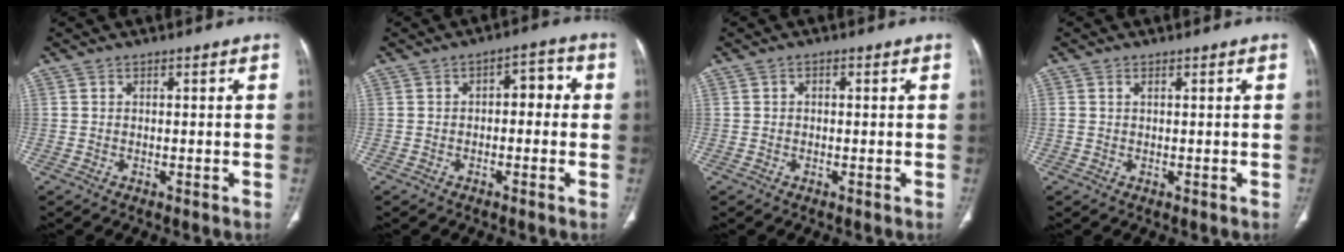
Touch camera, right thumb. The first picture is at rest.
{"total": 4.8, "force": [-0.1, 2.8, 3.8], "torque": [-0.031, 0.023, -0.012]}
{"total": 0.7, "force": [0.1, 0.6, 0.5], "torque": [-0.004, 0.003, -0.002]}
{"total": 0.8, "force": [0.3, 0.4, 0.6], "torque": [-0.018, 0.007, 0.010]}